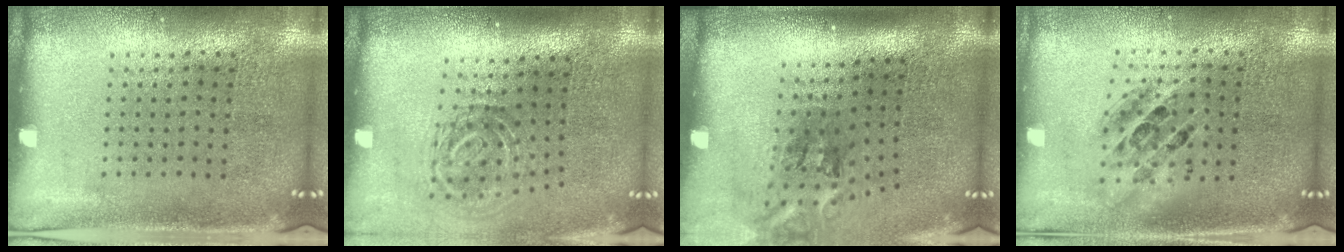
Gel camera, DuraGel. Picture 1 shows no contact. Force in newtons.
{"total": 1.8, "press": 1.2, "slide": 1.4}
{"total": 2.1, "press": 1.3, "slide": 1.6}
{"total": 1.4, "press": 1.2, "slide": 0.7}